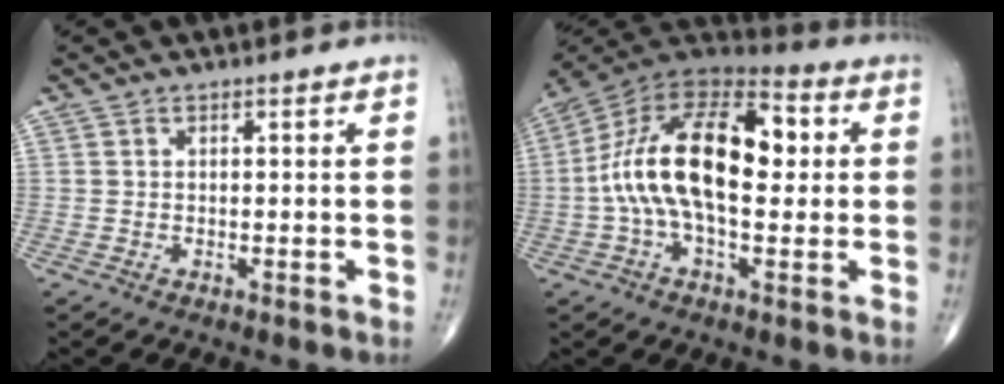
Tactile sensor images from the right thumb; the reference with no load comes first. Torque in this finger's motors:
{"motor_torque": [1.11, 1.27, 1.73, -0.30, 0.55]}